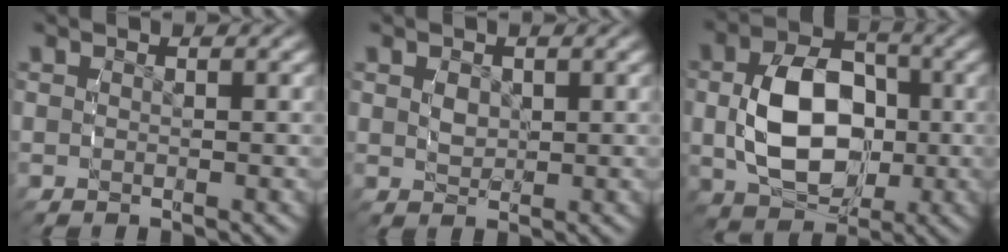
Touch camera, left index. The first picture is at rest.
{"total": 0.9, "force": [0.2, 0.8, 0.4], "torque": [-0.014, -0.007, 0.010]}
{"total": 8.9, "force": [-0.6, 6.3, 6.2], "torque": [-0.124, -0.016, -0.007]}